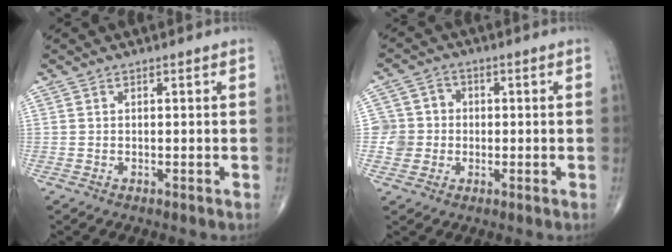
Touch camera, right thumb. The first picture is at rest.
{"total": 6.0, "force": [-0.6, 5.8, 1.1], "torque": [0.010, 0.012, -0.017]}